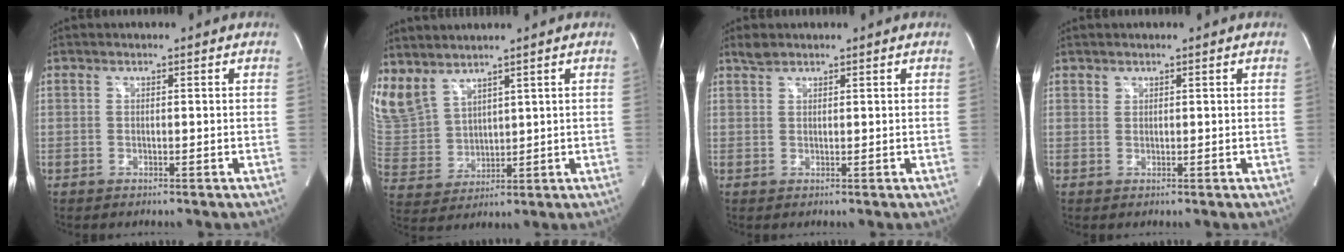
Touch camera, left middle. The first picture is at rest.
{"total": 9.3, "force": [7.8, 3.6, 3.6], "torque": [-0.098, 0.001, 0.187]}
{"total": 1.4, "force": [1.3, 0.4, 0.4], "torque": [-0.013, 0.008, 0.028]}
{"total": 0.5, "force": [0.5, 0.3, 0.0], "torque": [0.003, -0.002, 0.007]}